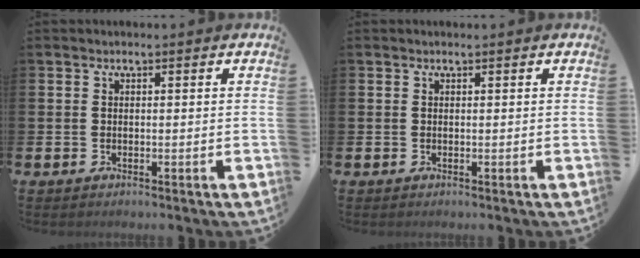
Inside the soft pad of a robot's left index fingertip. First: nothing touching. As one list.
[{"total": 0.0}]